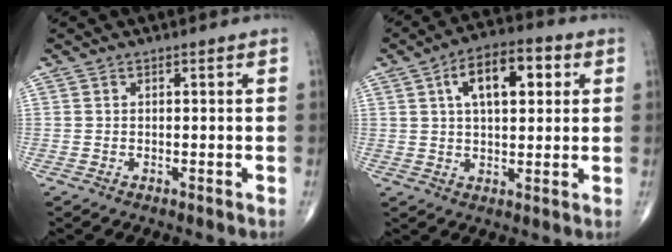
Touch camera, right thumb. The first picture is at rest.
{"total": 11.8, "force": [3.6, 5.9, 9.6], "torque": [-0.136, 0.012, 0.052]}